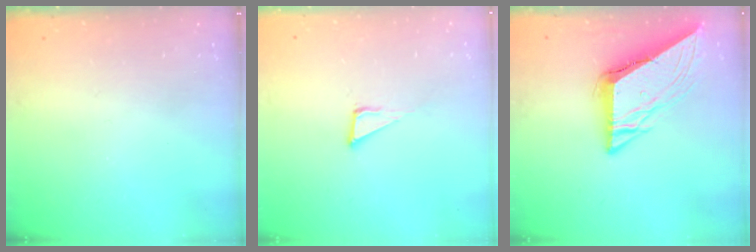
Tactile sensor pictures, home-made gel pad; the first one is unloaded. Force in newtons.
{"total": 3.8, "press": 3.8, "slide": 0.2}
{"total": 10.7, "press": 10.6, "slide": 1.3}